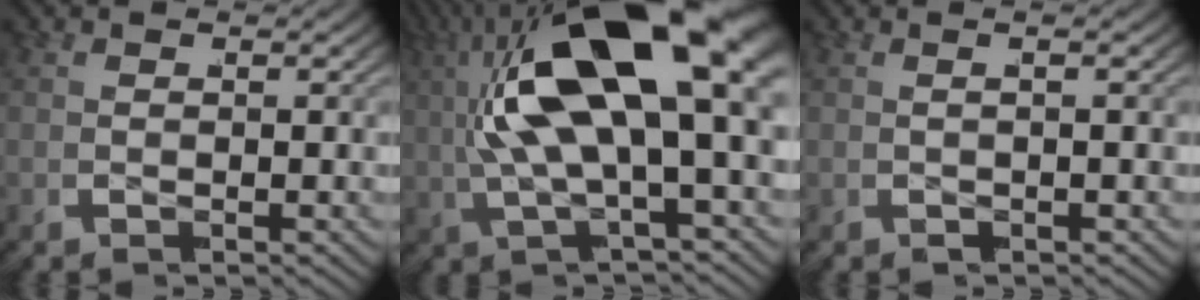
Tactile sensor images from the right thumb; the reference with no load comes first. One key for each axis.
{"total": 16.3, "fx": 1.8, "fy": 7.9, "fz": 14.2, "tx": -0.283, "ty": 0.010, "tz": 0.032}
{"total": 1.2, "fx": -0.3, "fy": -1.1, "fz": -0.1, "tx": 0.002, "ty": 0.017, "tz": -0.010}